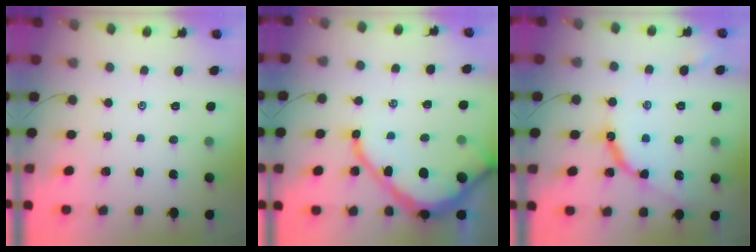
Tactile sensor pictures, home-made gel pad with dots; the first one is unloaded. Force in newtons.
{"total": 14.6, "press": 14.5, "slide": 1.5}
{"total": 10.3, "press": 10.2, "slide": 0.9}